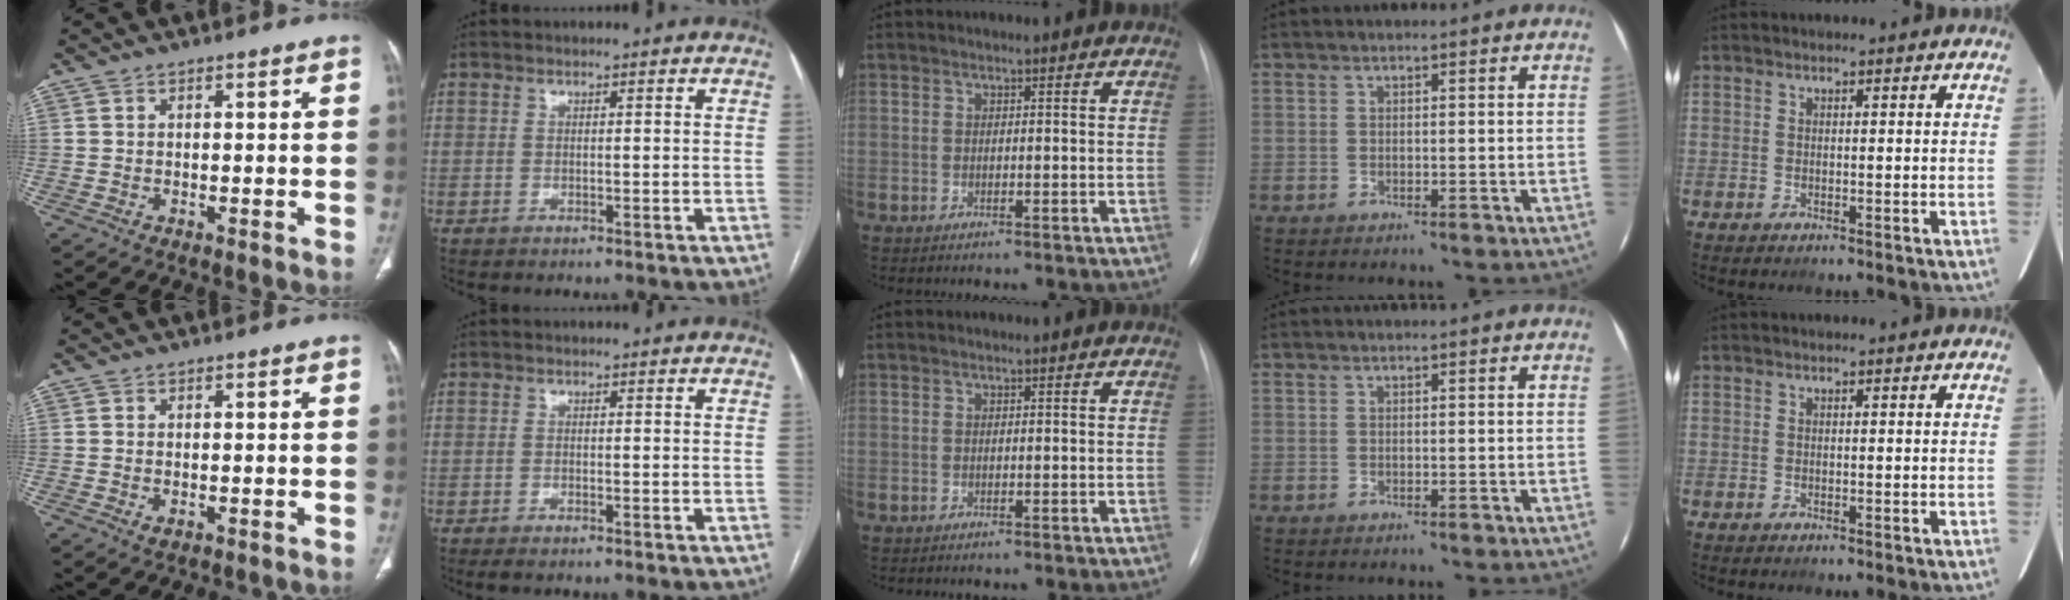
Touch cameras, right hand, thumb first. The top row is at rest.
{"thumb": {"total": 1.0, "force": [-0.3, 0.5, 0.8], "torque": [-0.016, -0.004, -0.002]}, "index": {"total": 1.5, "force": [-1.3, 0.3, 0.8], "torque": [-0.016, -0.003, -0.017]}}